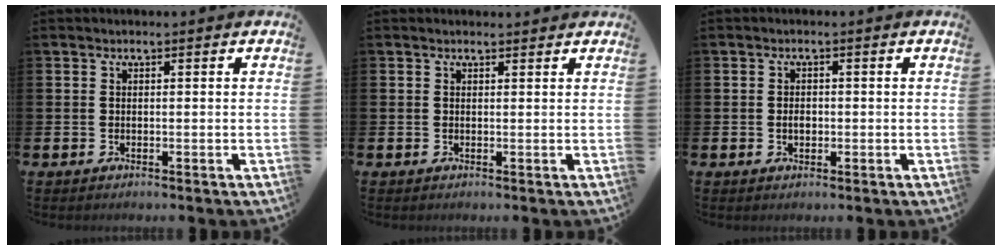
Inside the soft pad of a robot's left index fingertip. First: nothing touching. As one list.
[{"total": 0.7, "force": [0.6, 0.2, 0.2], "torque": [0.004, -0.001, 0.009]}, {"total": 1.6, "force": [-0.2, 1.1, 1.1], "torque": [-0.010, 0.003, -0.007]}]